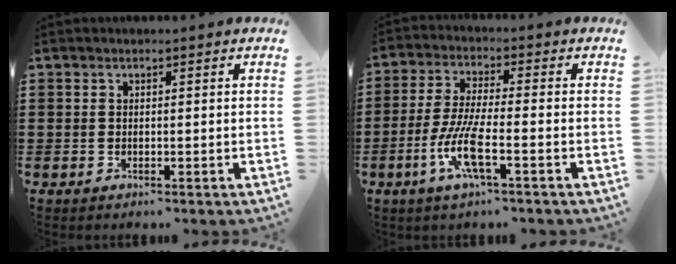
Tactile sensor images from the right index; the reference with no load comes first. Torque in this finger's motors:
{"motor_torque": [2.14, 0.00, 0.67, 0.21]}